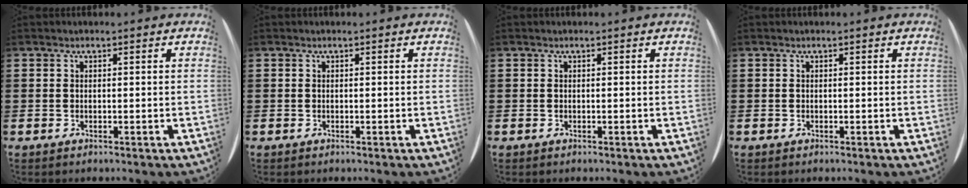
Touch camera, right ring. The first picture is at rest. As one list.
[{"total": 0.0}, {"total": 0.0}, {"total": 0.0}]